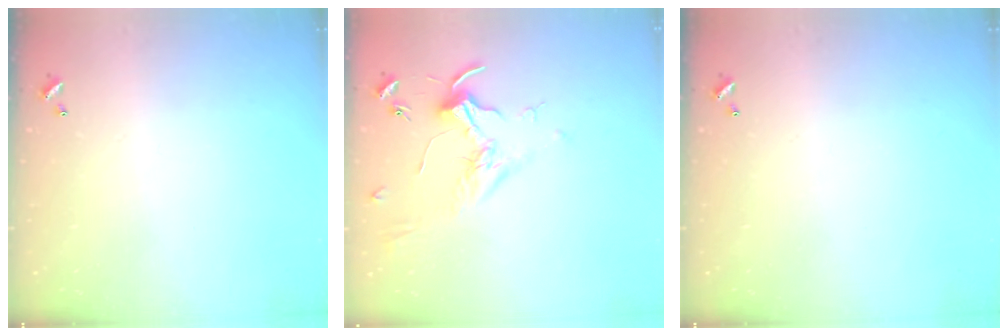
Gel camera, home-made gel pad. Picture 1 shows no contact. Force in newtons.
{"total": 1.7, "press": 1.5, "slide": 0.7}
{"total": 0.0}